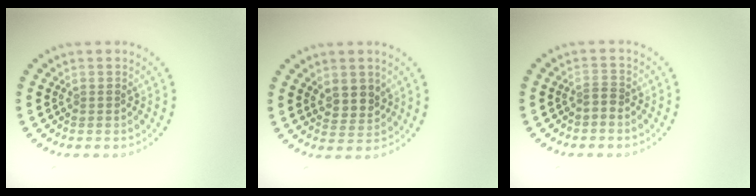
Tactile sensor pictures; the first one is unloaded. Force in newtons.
{"total": 2.6, "press": 2.4, "slide": 1.0}
{"total": 0.8, "press": 0.4, "slide": 0.7}